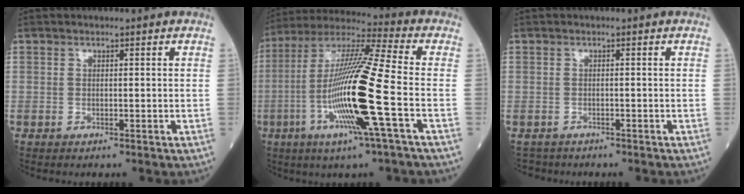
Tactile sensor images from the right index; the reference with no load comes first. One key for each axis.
{"total": 18.0, "fx": -4.5, "fy": -0.6, "fz": 17.4, "tx": -0.349, "ty": -0.013, "tz": -0.098}
{"total": 2.1, "fx": -1.8, "fy": 0.9, "fz": -0.7, "tx": -0.004, "ty": -0.003, "tz": -0.033}